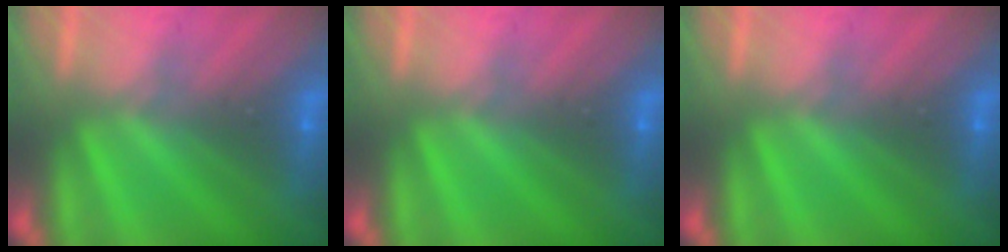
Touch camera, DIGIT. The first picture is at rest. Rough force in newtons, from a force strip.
{"total": 0.0}
{"total": 0.0}